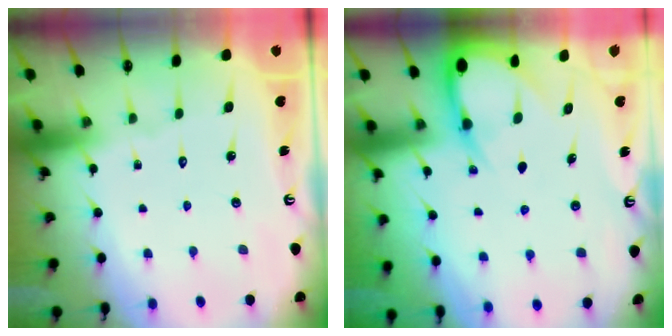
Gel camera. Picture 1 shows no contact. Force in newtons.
{"total": 6.6, "press": 6.5, "slide": 0.6}